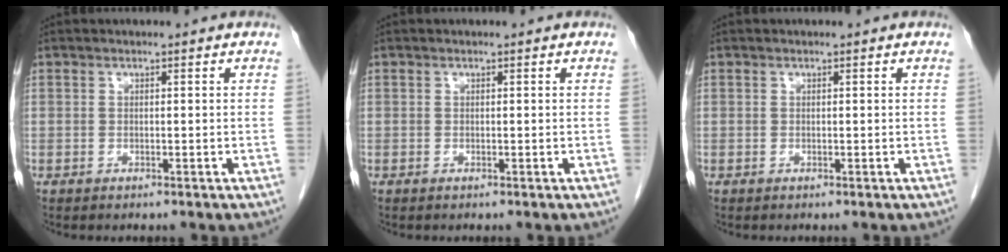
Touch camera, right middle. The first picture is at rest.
{"total": 0.0}
{"total": 0.0}